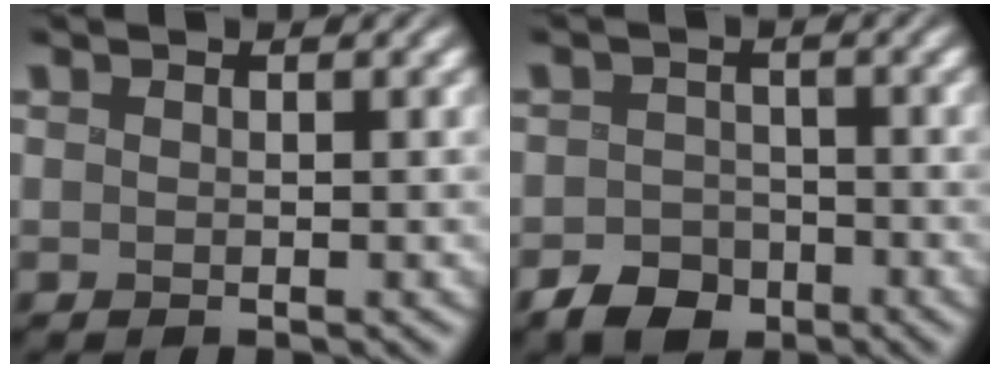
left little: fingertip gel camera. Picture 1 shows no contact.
{"total": 3.0, "force": [-2.2, 2.0, 0.8], "torque": [-0.002, -0.002, -0.045]}